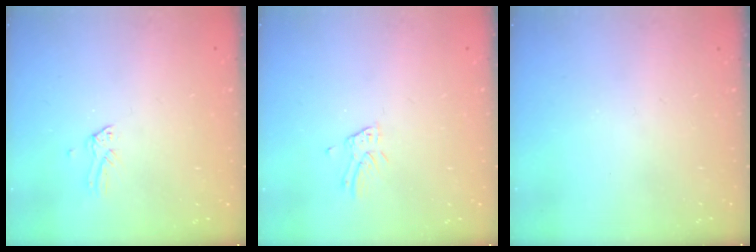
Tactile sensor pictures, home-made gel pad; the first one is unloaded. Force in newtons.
{"total": 2.8, "press": 2.8, "slide": 0.1}
{"total": 0.0}